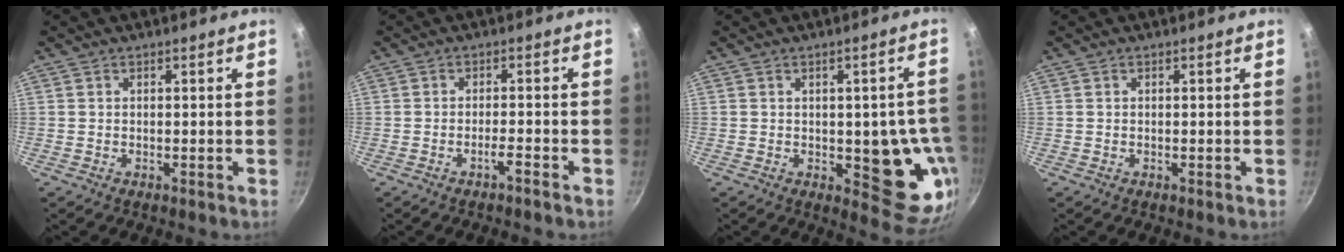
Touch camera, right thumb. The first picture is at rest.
{"total": 2.1, "force": [-1.6, 0.0, 1.4], "torque": [-0.031, 0.015, -0.025]}
{"total": 14.3, "force": [-2.4, 6.7, 12.4], "torque": [-0.085, -0.003, -0.025]}
{"total": 0.0}